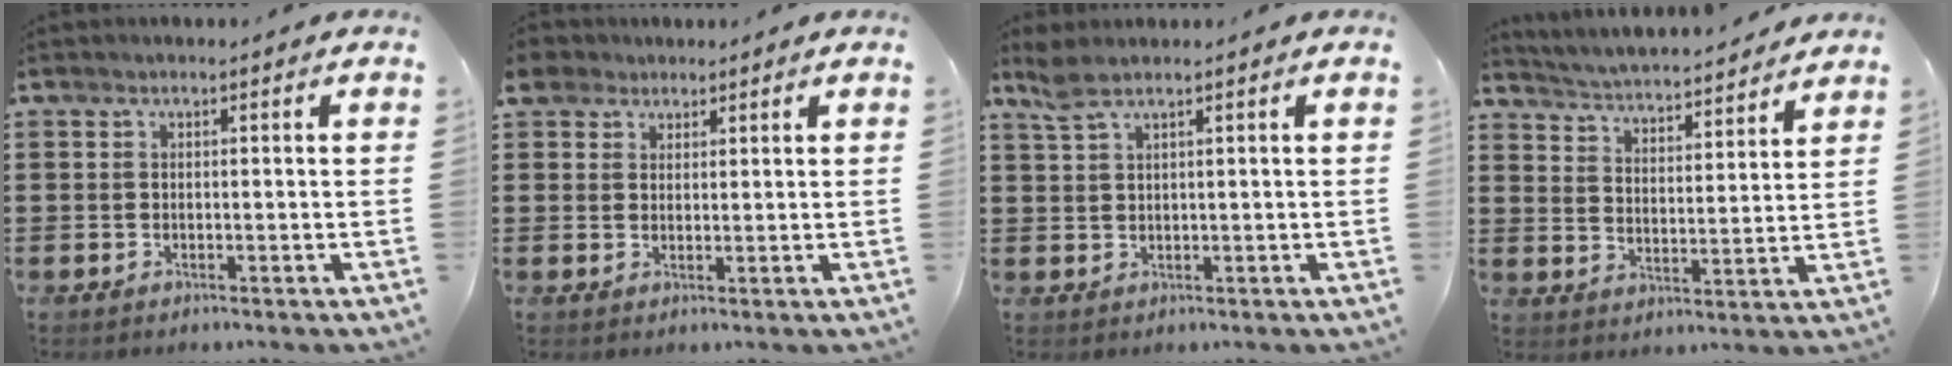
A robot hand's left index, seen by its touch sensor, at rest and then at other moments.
{"total": 3.3, "force": [2.2, 2.4, 0.4], "torque": [-0.017, 0.010, 0.041]}
{"total": 2.2, "force": [1.5, 0.3, 1.5], "torque": [-0.035, 0.002, 0.028]}
{"total": 3.8, "force": [3.7, -0.3, 0.1], "torque": [-0.024, -0.035, 0.058]}